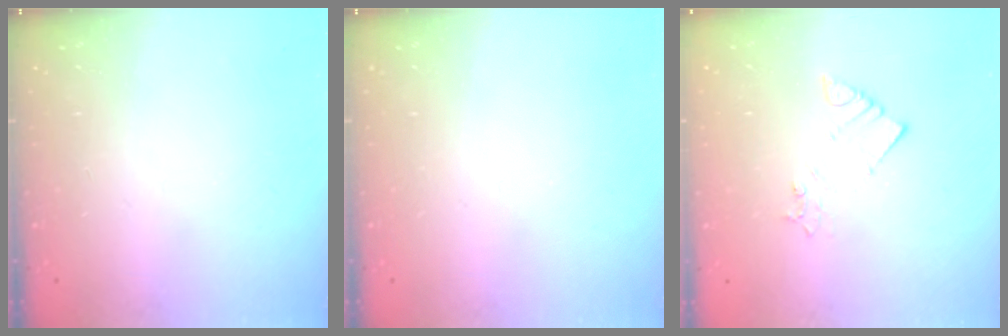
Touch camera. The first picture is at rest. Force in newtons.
{"total": 0.0}
{"total": 2.8, "press": 2.7, "slide": 0.5}